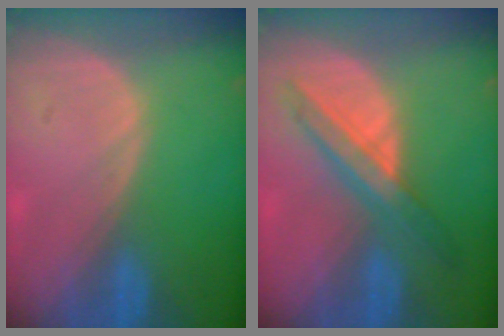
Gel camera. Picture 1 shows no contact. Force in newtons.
{"total": 6.3, "press": 6.3, "slide": 0.3}